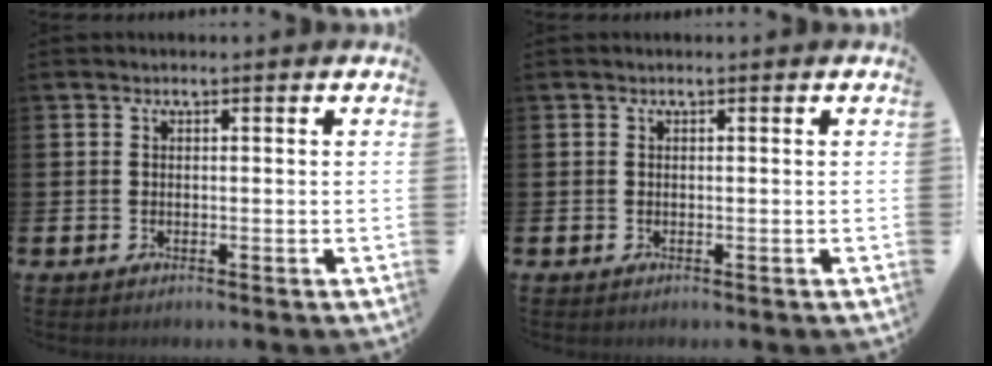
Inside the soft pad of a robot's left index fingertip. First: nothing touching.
{"total": 0.0}